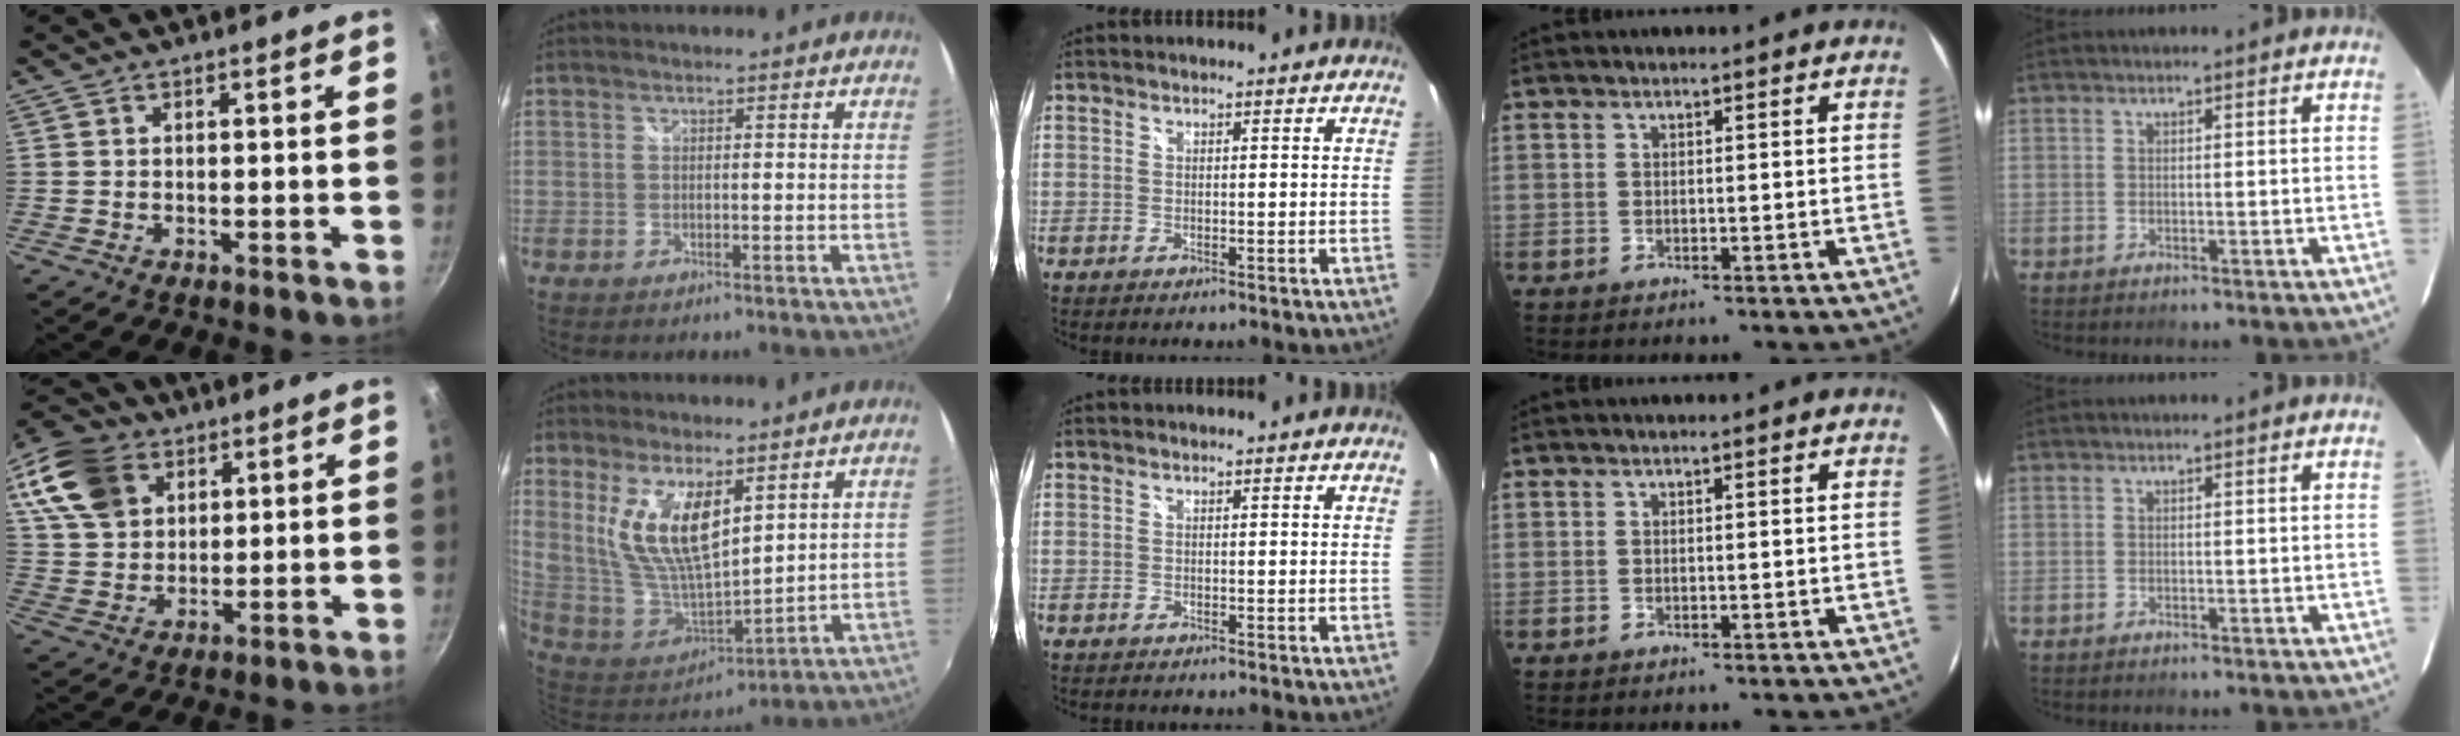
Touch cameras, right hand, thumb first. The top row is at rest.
{"thumb": {"total": 14.7, "force": [6.6, 10.5, 7.8], "torque": [-0.128, -0.007, 0.127]}, "index": {"total": 14.8, "force": [6.5, 6.2, 11.8], "torque": [-0.227, -0.011, 0.142]}, "middle": {"total": 0.8, "force": [-0.8, 0.2, 0.2], "torque": [-0.005, -0.006, -0.014]}}